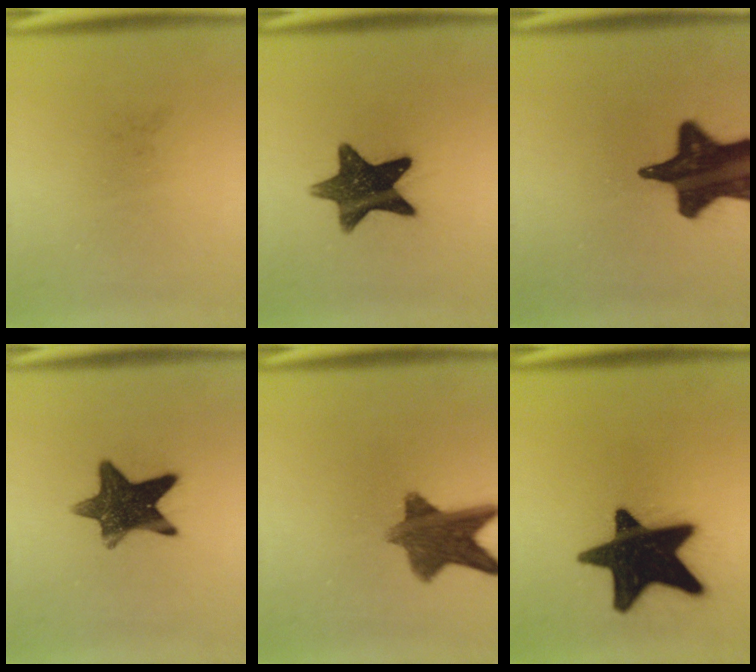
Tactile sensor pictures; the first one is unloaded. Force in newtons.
{"total": 12.6}
{"total": 19.5}
{"total": 12.3}
{"total": 9.9}
{"total": 19.7}